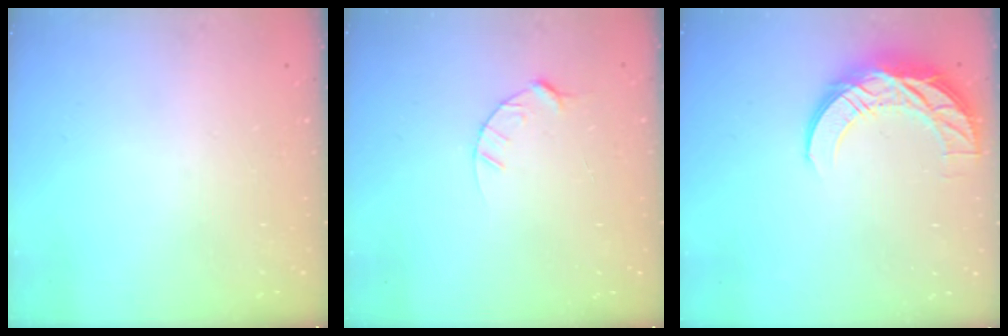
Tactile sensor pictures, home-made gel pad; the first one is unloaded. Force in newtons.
{"total": 3.8, "press": 3.8, "slide": 0.4}
{"total": 14.2, "press": 14.2, "slide": 1.0}